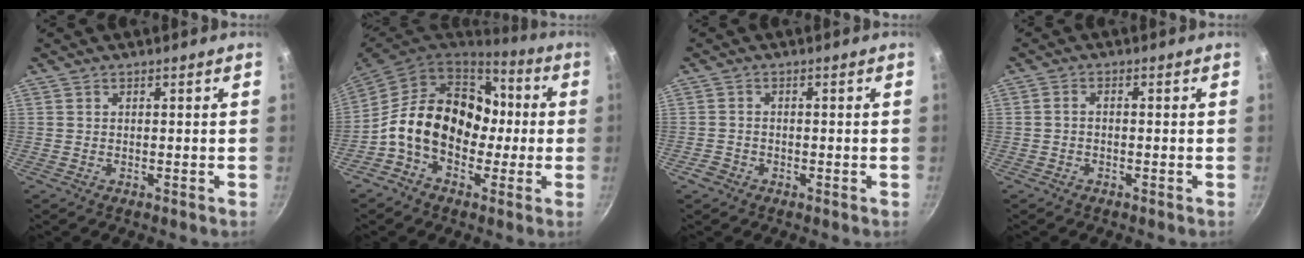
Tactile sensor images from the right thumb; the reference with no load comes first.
{"total": 18.9, "force": [-0.7, 14.2, 12.4], "torque": [-0.177, 0.047, -0.022]}
{"total": 2.0, "force": [-1.2, 1.5, 0.5], "torque": [-0.006, 0.014, -0.020]}
{"total": 1.4, "force": [-0.6, 0.8, 1.0], "torque": [-0.021, 0.014, -0.014]}